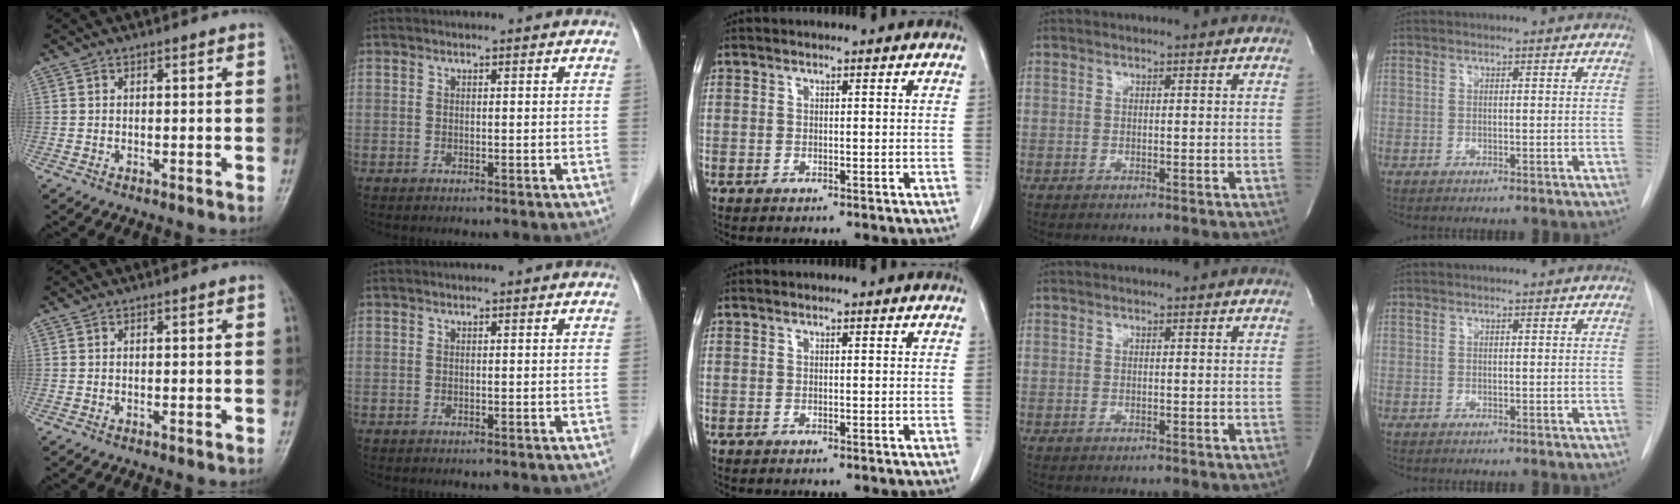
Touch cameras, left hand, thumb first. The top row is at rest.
{}